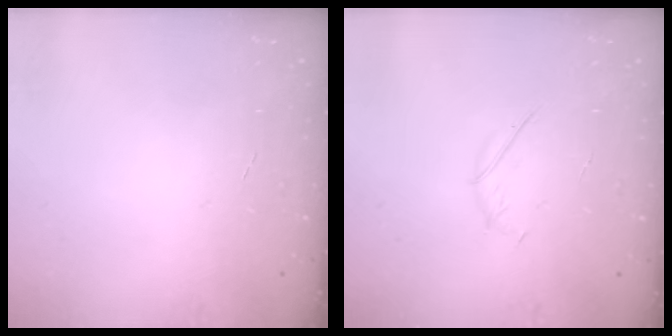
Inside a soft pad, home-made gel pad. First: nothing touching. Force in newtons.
{"total": 2.0, "press": 2.0, "slide": 0.6}